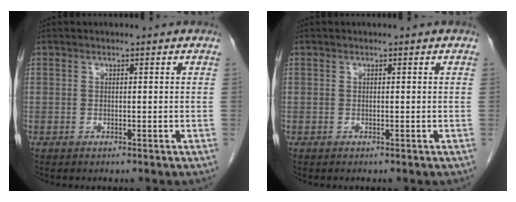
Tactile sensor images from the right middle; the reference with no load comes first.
{"total": 0.0}